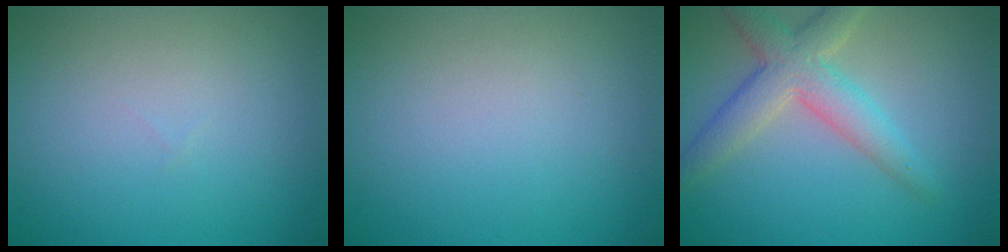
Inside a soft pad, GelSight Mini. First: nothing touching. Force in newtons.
{"total": 0.0}
{"total": 4.6, "press": 4.6, "slide": 0.4}